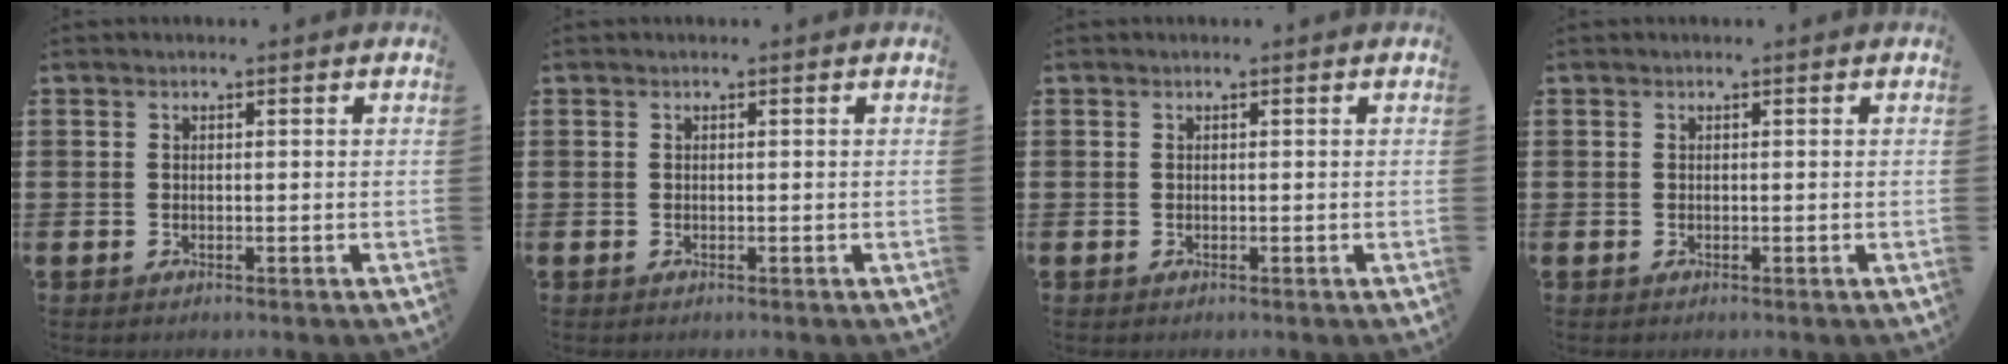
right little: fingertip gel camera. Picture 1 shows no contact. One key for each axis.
{"total": 0.0}
{"total": 0.0}
{"total": 0.0}